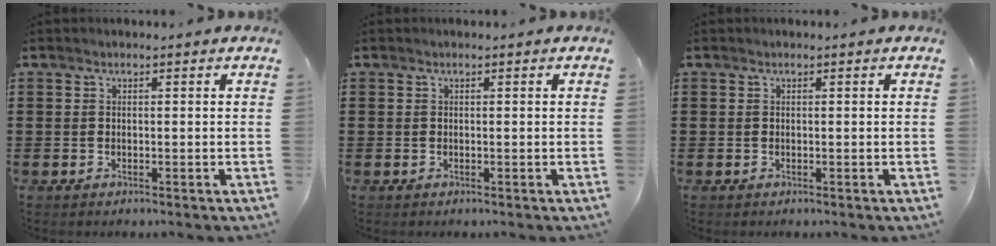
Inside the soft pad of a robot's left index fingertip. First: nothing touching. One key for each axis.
{"total": 0.0}
{"total": 0.0}